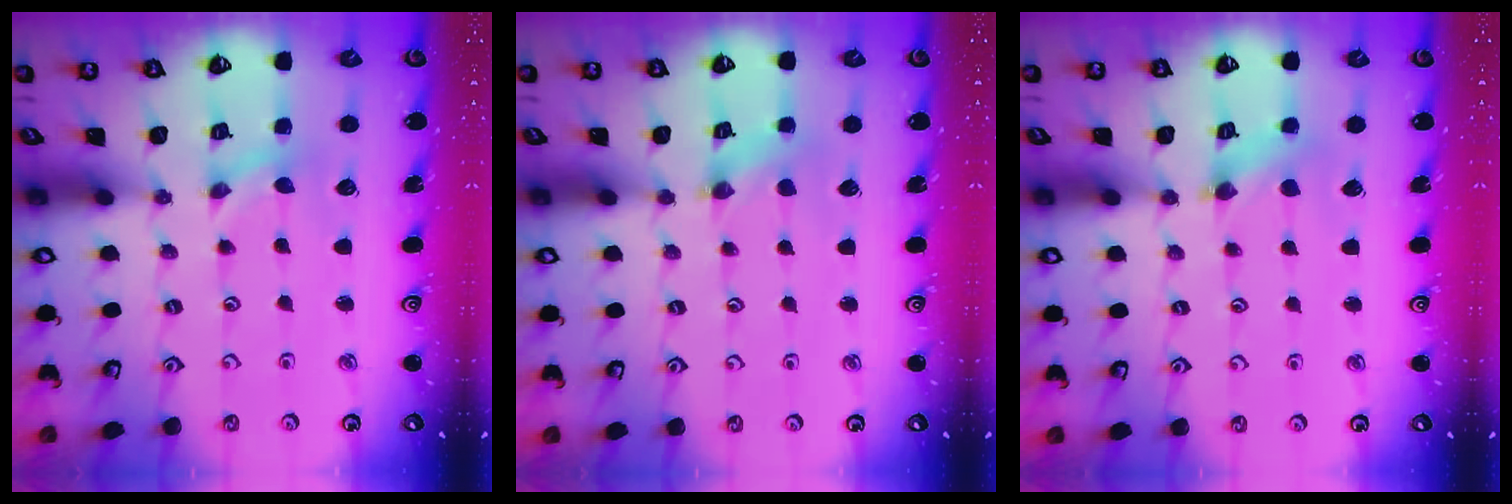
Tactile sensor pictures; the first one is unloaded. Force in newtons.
{"total": 1.1, "press": 1.1, "slide": 0.2}
{"total": 1.6, "press": 1.6, "slide": 0.2}